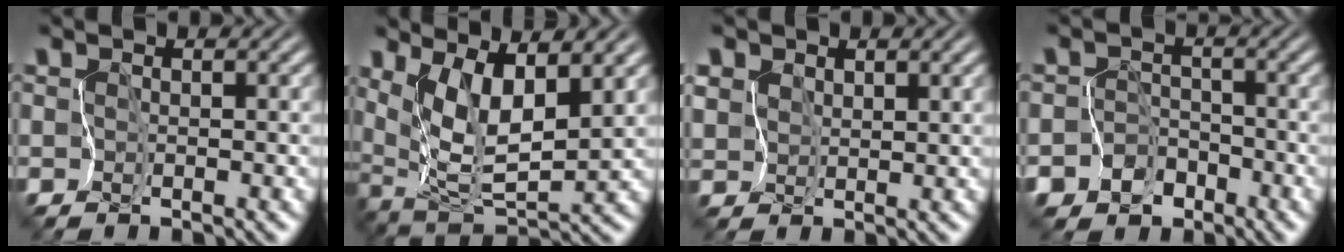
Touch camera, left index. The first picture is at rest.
{"total": 5.3, "force": [3.0, 1.1, 4.2], "torque": [-0.093, -0.015, 0.068]}
{"total": 4.0, "force": [2.9, 2.4, 1.4], "torque": [-0.046, 0.018, 0.049]}
{"total": 6.2, "force": [-4.0, 4.7, 0.1], "torque": [0.022, -0.010, -0.076]}